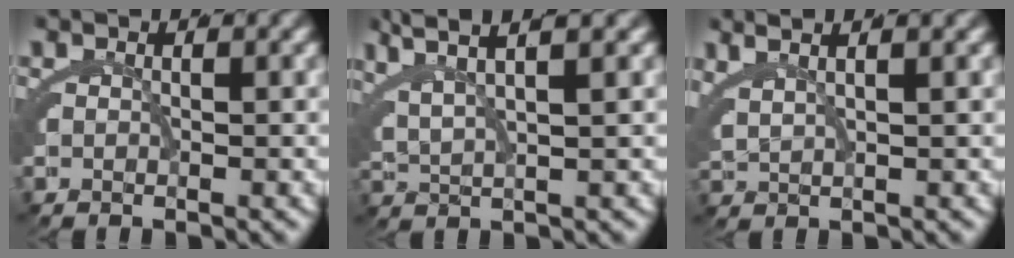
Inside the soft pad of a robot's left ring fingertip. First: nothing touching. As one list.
[{"total": 4.7, "force": [3.3, 0.4, 3.3], "torque": [-0.060, 0.012, 0.060]}, {"total": 4.8, "force": [3.4, 1.5, 3.1], "torque": [-0.045, 0.021, 0.057]}]